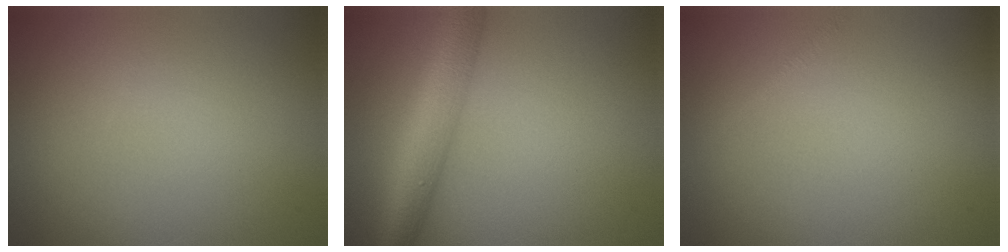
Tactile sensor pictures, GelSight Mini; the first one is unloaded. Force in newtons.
{"total": 6.5, "press": 6.5, "slide": 0.2}
{"total": 0.6, "press": 0.6, "slide": 0.0}